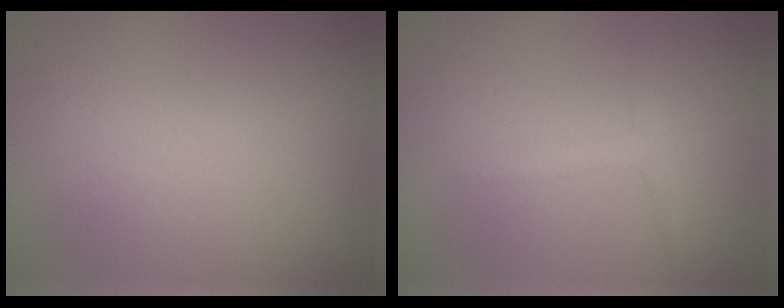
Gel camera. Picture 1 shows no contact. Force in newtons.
{"total": 1.7, "press": 1.7, "slide": 0.0}